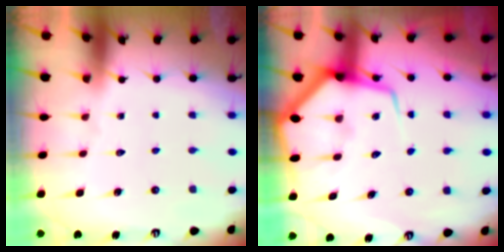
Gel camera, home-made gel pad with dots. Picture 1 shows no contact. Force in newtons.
{"total": 10.9, "press": 10.8, "slide": 1.1}